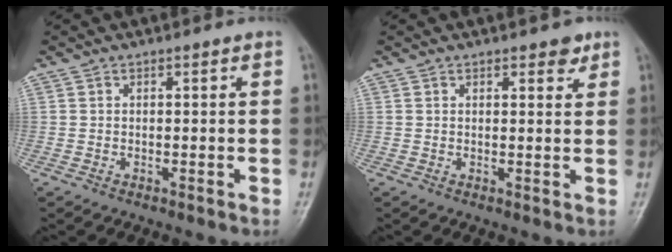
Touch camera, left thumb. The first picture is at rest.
{"total": 2.4, "force": [1.6, 1.1, 1.4], "torque": [-0.005, -0.008, 0.020]}